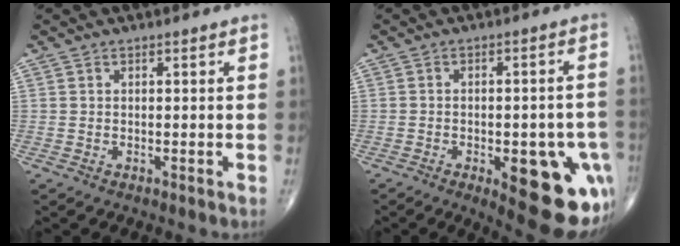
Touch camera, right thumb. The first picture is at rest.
{"total": 17.5, "force": [-6.9, 7.0, 14.5], "torque": [-0.118, 0.016, -0.071]}